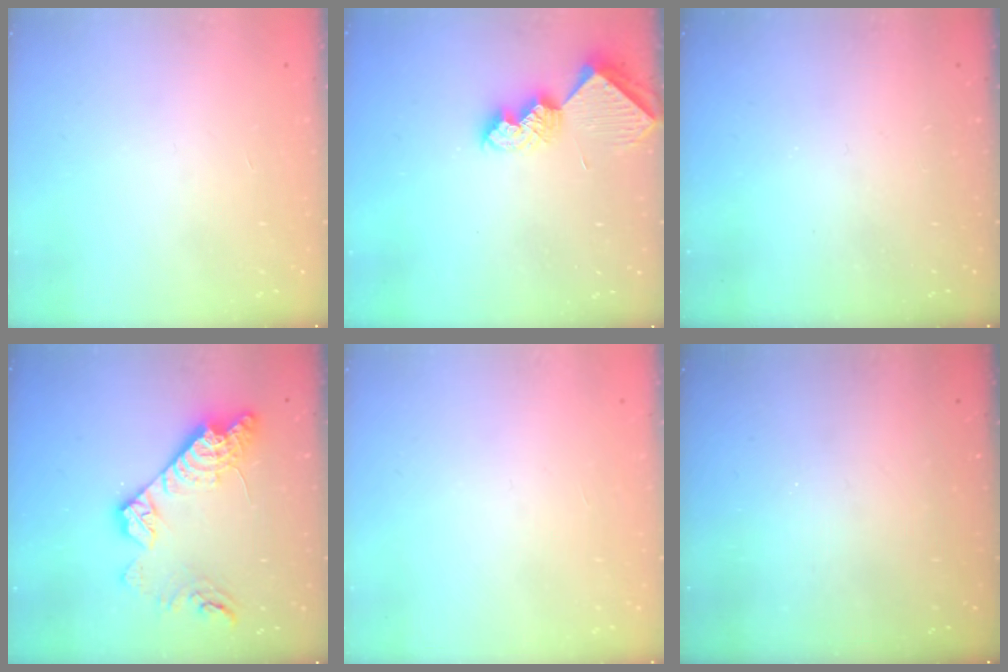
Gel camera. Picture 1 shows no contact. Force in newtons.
{"total": 9.8, "press": 9.7, "slide": 0.8}
{"total": 0.0}
{"total": 17.1, "press": 17.0, "slide": 1.4}
{"total": 0.0}
{"total": 0.0}